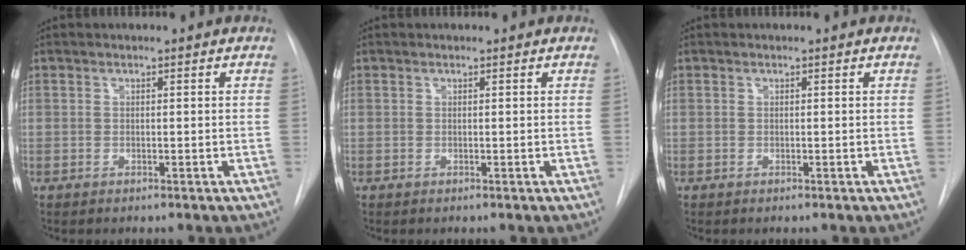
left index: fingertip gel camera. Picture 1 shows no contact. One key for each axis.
{"total": 0.0}
{"total": 0.0}